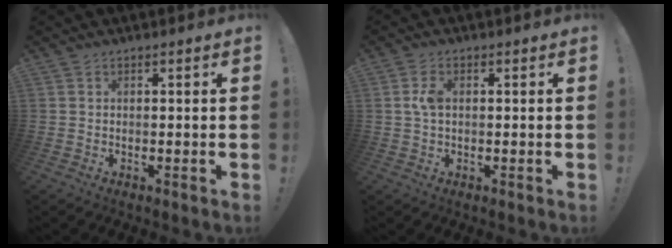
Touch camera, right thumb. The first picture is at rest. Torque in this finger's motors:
{"motor_torque": [-0.16, 0.02, 0.69, -0.15, -0.09]}